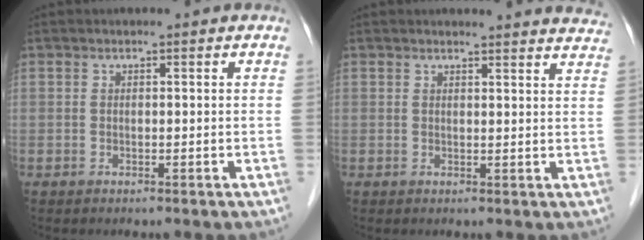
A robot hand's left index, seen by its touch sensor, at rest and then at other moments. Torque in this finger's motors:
{"motor_torque": [0.25, -0.28, -0.05, -0.01]}